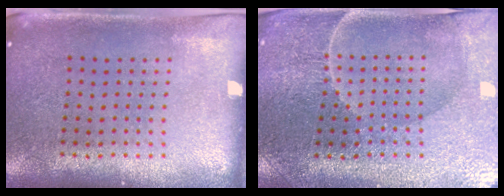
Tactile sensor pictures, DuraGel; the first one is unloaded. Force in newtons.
{"total": 1.5, "press": 1.5, "slide": 0.1}